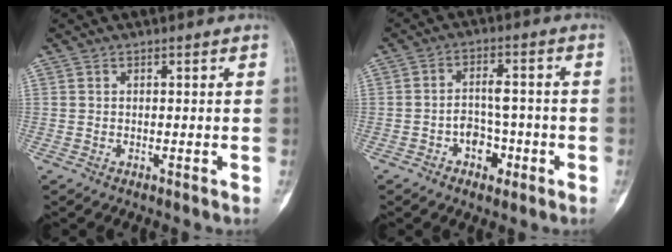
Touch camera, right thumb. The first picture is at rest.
{"total": 6.0, "force": [-2.5, 4.1, 3.6], "torque": [-0.036, 0.029, -0.041]}